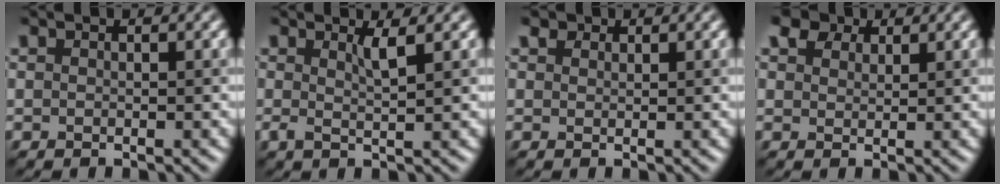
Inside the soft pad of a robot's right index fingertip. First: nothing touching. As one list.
[{"total": 1.7, "force": [0.8, 0.3, 1.5], "torque": [-0.031, -0.003, 0.013]}, {"total": 1.1, "force": [0.9, 0.6, 0.2], "torque": [-0.005, 0.001, 0.013]}, {"total": 4.0, "force": [3.0, 2.1, 1.6], "torque": [-0.039, 0.003, 0.050]}]